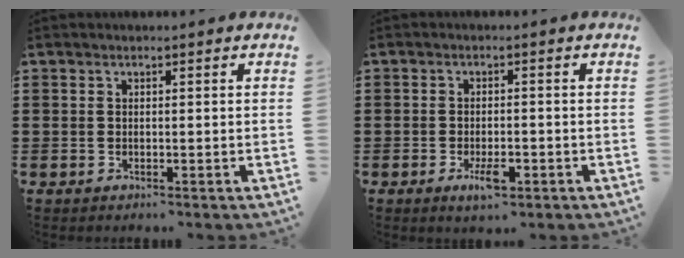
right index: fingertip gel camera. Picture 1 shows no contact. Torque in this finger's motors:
{"motor_torque": [0.02, 0.08, 0.11, 0.03]}